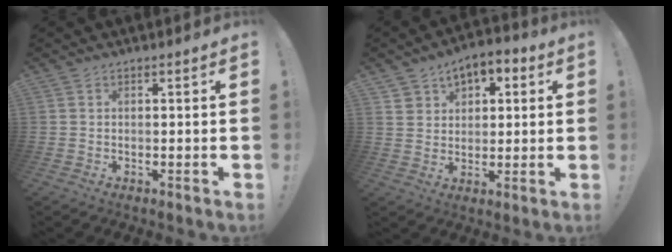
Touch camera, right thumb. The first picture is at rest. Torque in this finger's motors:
{"motor_torque": [0.12, 0.18, 0.41, 0.38, 0.17]}